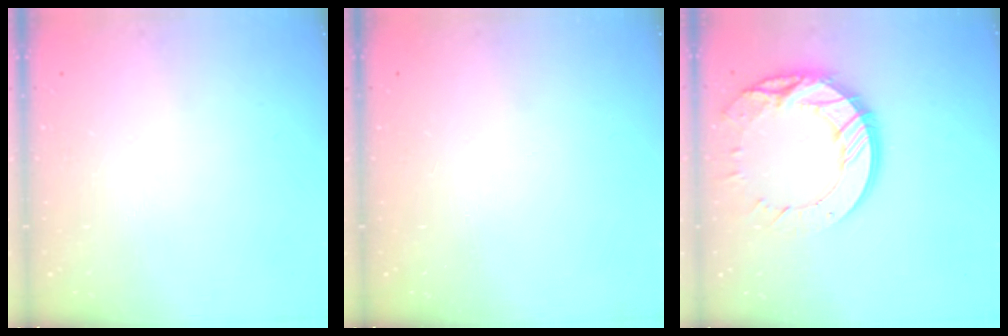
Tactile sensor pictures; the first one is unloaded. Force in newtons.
{"total": 0.0}
{"total": 18.4, "press": 18.3, "slide": 1.9}